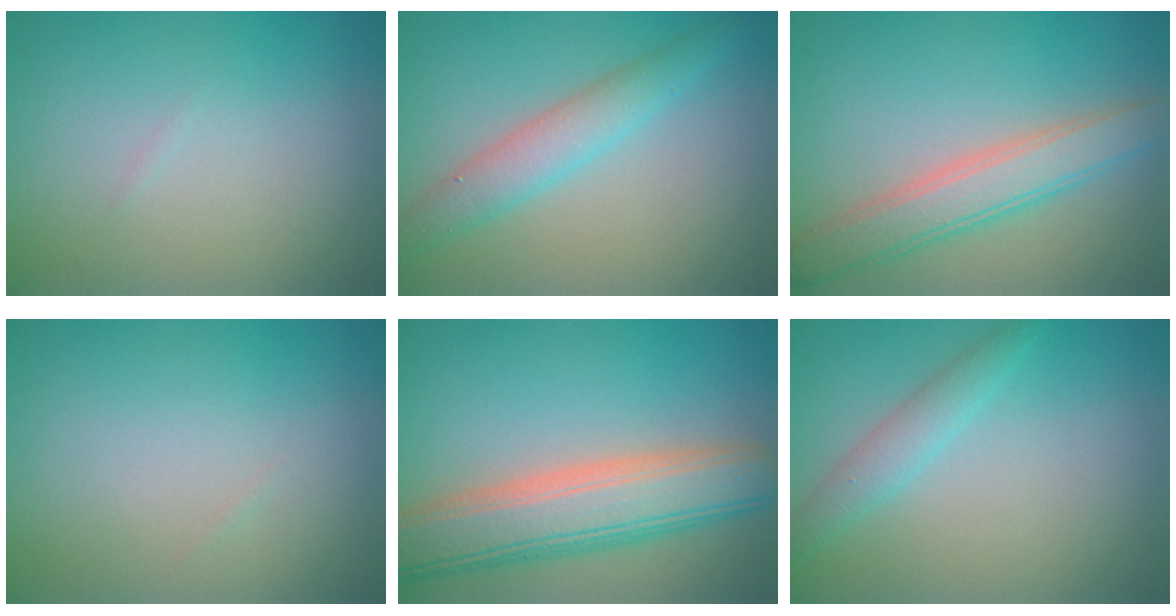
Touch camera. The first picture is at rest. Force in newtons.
{"total": 3.4, "press": 3.4, "slide": 0.1}
{"total": 4.5, "press": 4.5, "slide": 0.1}
{"total": 0.0}
{"total": 8.4, "press": 8.4, "slide": 0.6}
{"total": 2.1, "press": 2.1, "slide": 0.1}